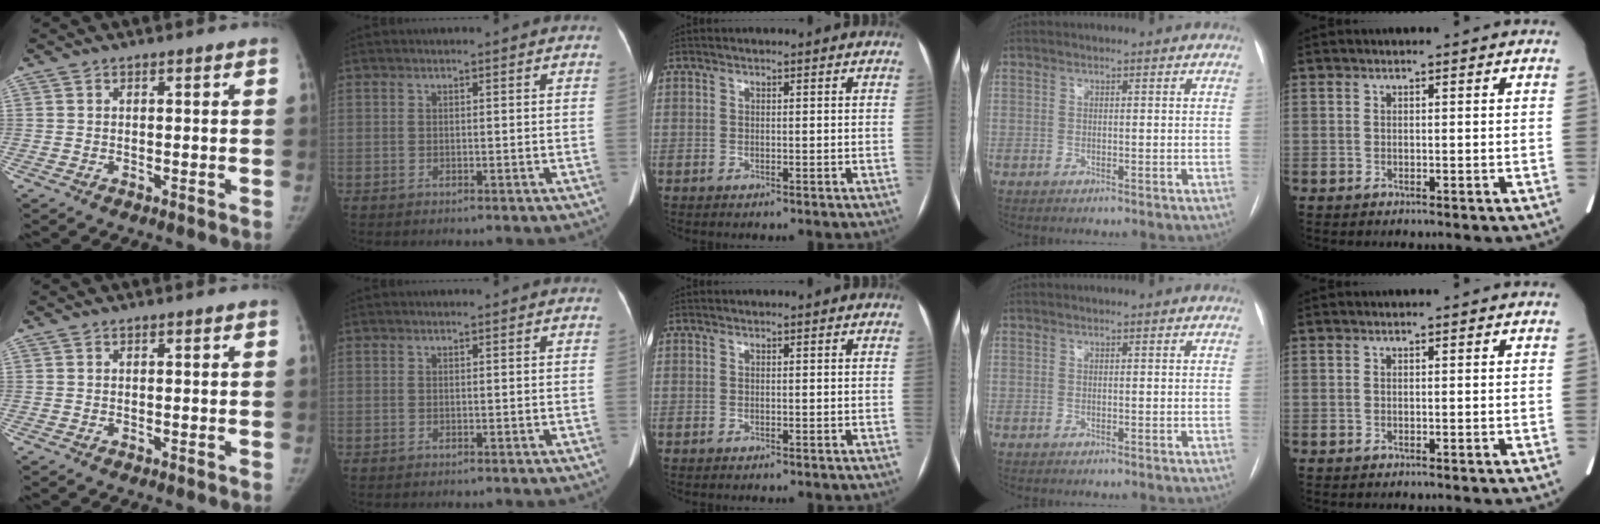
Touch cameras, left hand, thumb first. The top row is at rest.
{}